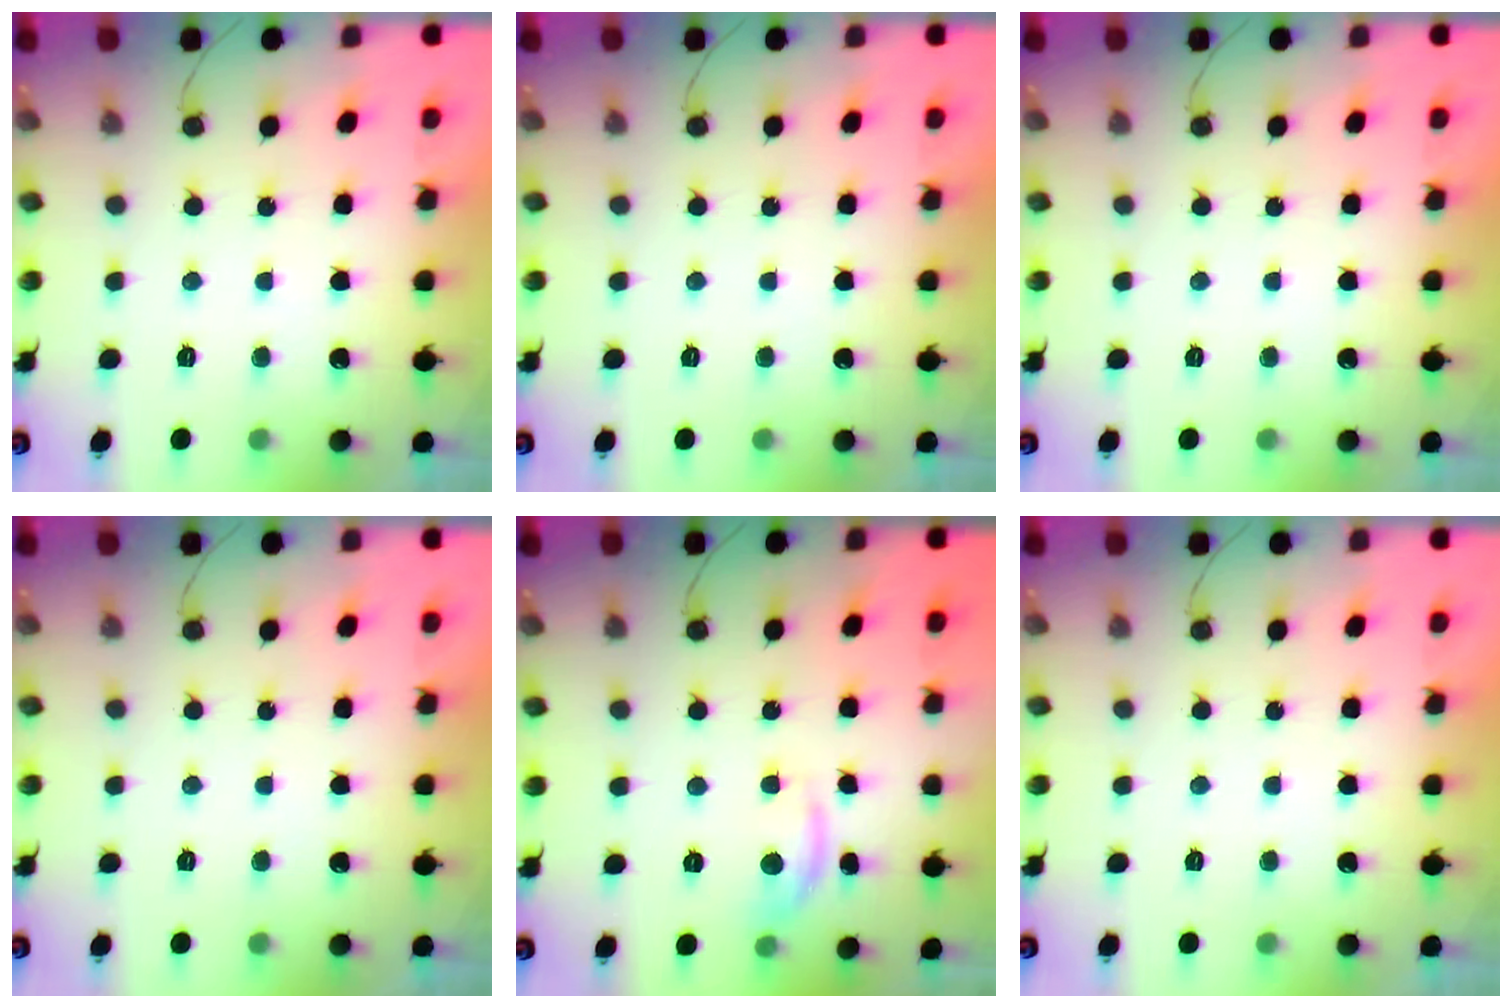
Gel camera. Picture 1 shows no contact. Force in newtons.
{"total": 0.0}
{"total": 0.0}
{"total": 0.0}
{"total": 6.8, "press": 6.8, "slide": 0.2}
{"total": 0.0}